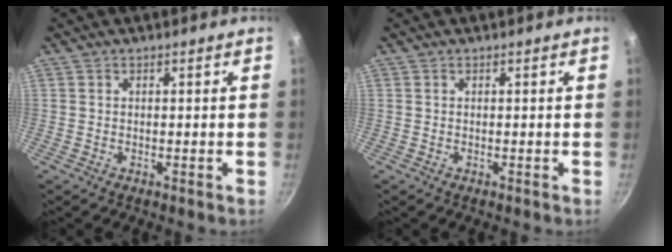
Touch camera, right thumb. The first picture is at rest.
{"total": 0.0}